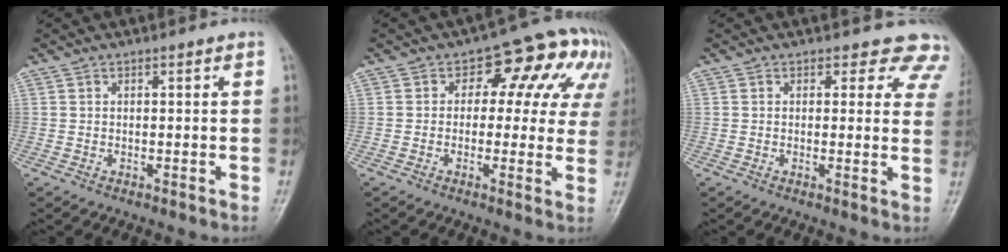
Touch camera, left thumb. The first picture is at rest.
{"total": 13.0, "force": [3.4, 8.1, 9.6], "torque": [-0.053, 0.028, 0.032]}
{"total": 7.6, "force": [6.4, 4.0, 1.0], "torque": [0.045, -0.024, 0.038]}